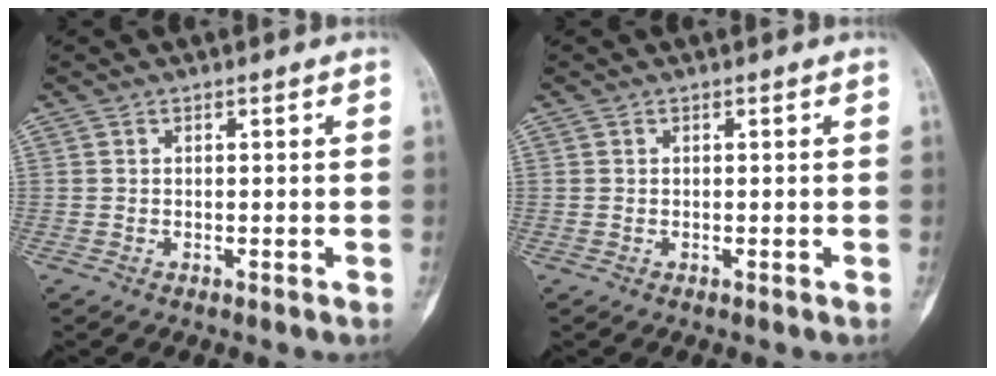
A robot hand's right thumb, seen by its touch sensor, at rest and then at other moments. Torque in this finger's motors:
{"motor_torque": [-0.12, -0.12, 0.21, 0.01, -0.02]}